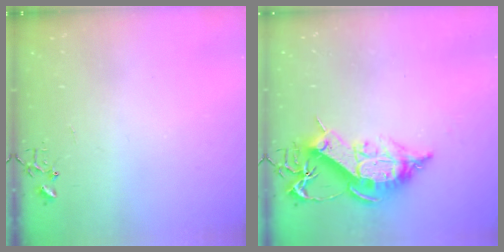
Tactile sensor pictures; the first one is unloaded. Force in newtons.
{"total": 14.4, "press": 14.4, "slide": 1.2}